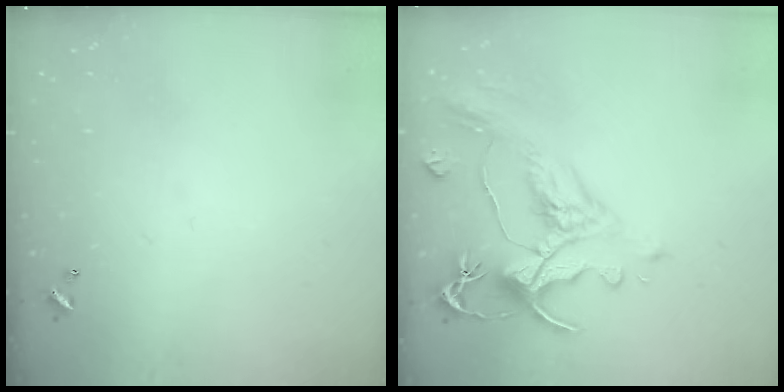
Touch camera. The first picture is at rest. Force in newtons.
{"total": 1.5, "press": 0.2, "slide": 1.5}